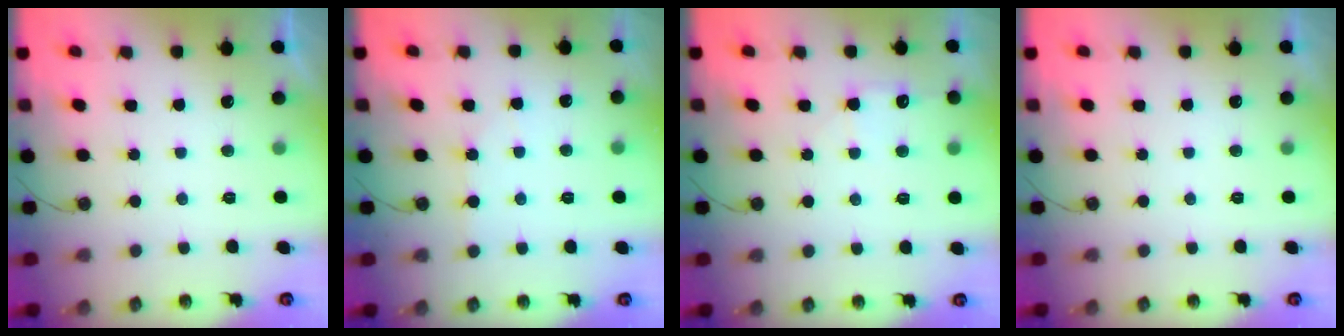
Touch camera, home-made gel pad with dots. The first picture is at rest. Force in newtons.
{"total": 2.8, "press": 2.8, "slide": 0.3}
{"total": 7.1, "press": 7.1, "slide": 0.7}
{"total": 0.0}